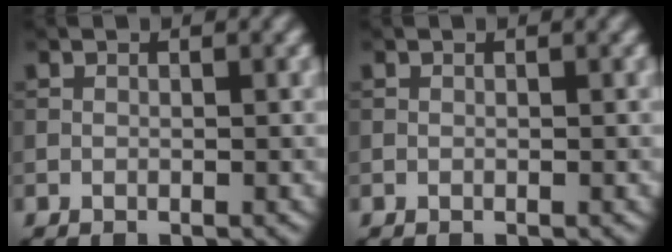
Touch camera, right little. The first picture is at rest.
{"total": 0.0}